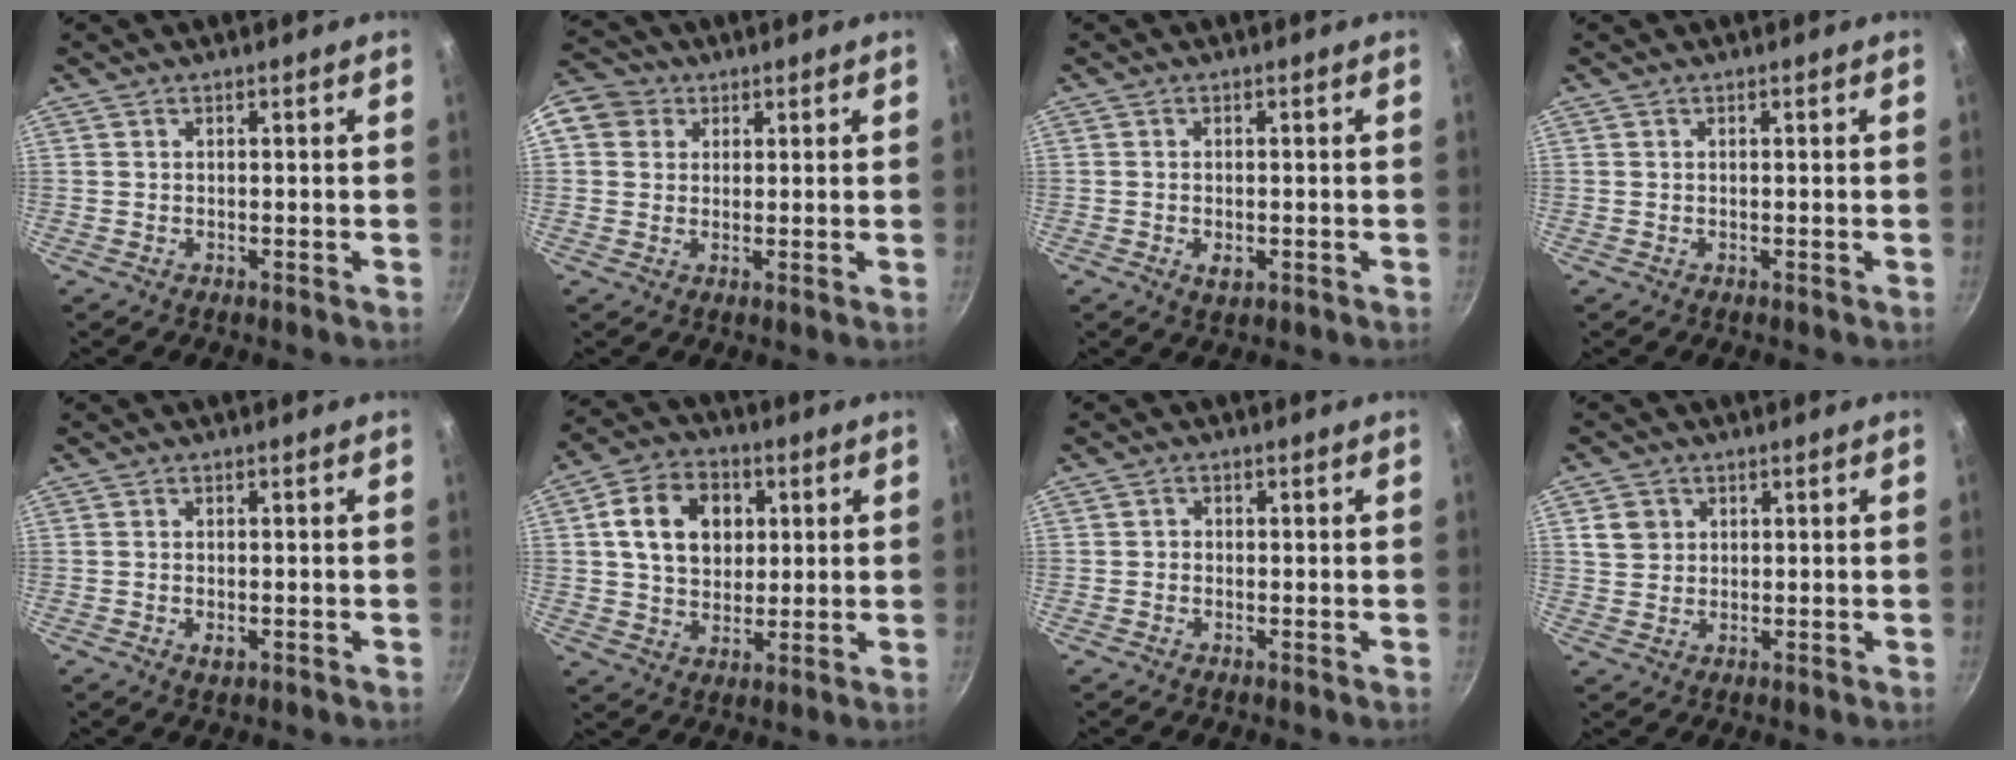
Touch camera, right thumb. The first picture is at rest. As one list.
[{"total": 9.8, "force": [3.0, 8.5, 3.9], "torque": [-0.069, 0.020, 0.043]}, {"total": 2.6, "force": [-0.8, 1.5, 2.0], "torque": [-0.034, -0.003, -0.011]}, {"total": 0.0}, {"total": 1.9, "force": [-0.6, 1.1, 1.5], "torque": [-0.025, -0.002, -0.009]}, {"total": 12.8, "force": [2.9, 9.8, 7.6], "torque": [-0.110, 0.007, 0.044]}, {"total": 0.9, "force": [-0.4, 0.8, 0.3], "torque": [-0.005, 0.001, -0.010]}, {"total": 4.1, "force": [1.2, 3.7, 1.4], "torque": [-0.008, 0.005, 0.023]}]